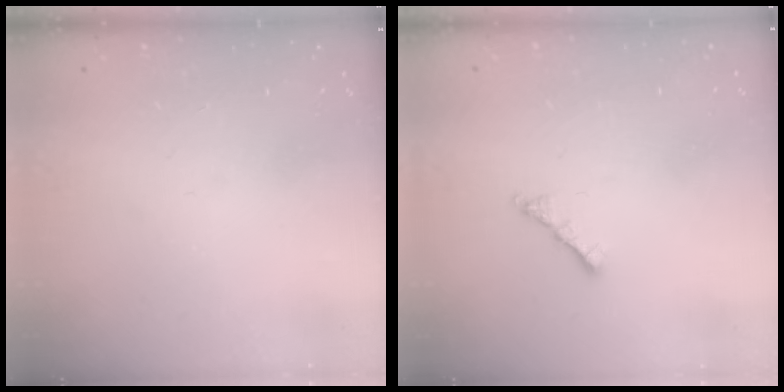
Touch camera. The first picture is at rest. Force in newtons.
{"total": 1.8, "press": 1.8, "slide": 0.5}